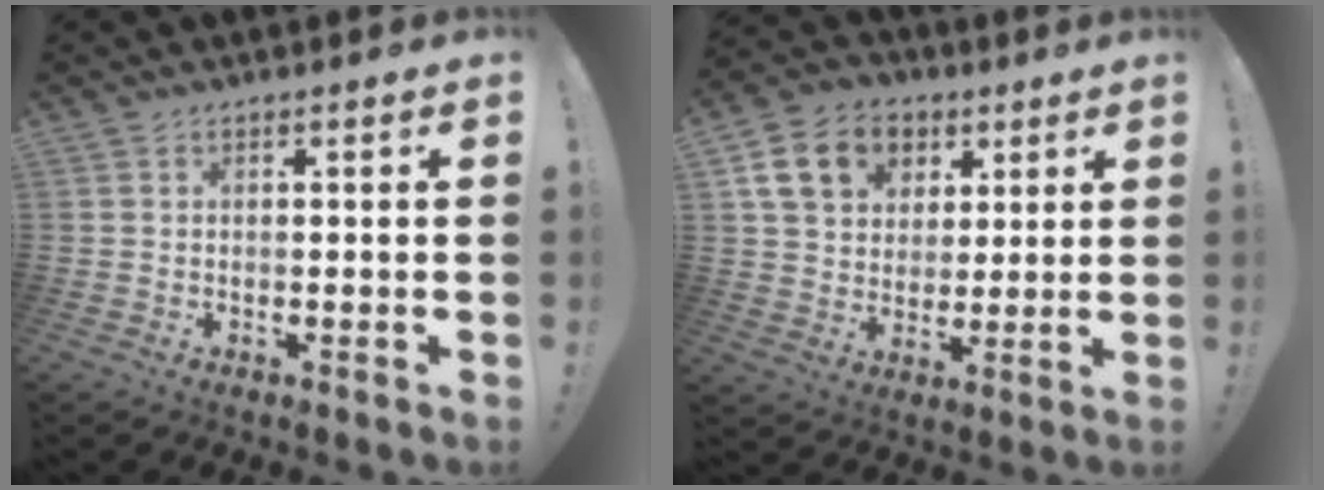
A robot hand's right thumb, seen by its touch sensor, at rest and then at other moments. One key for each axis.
{"total": 15.6, "fx": 6.5, "fy": 12.0, "fz": 7.6, "tx": -0.111, "ty": -0.019, "tz": 0.130}